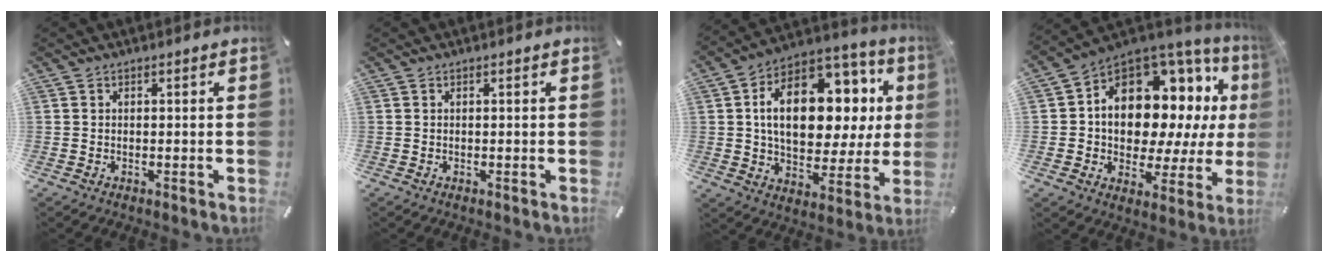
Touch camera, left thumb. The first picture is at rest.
{"total": 0.0}
{"total": 20.2, "force": [4.8, 12.7, 15.0], "torque": [-0.239, -0.012, 0.084]}
{"total": 15.3, "force": [4.1, 10.7, 10.2], "torque": [-0.169, -0.050, 0.067]}